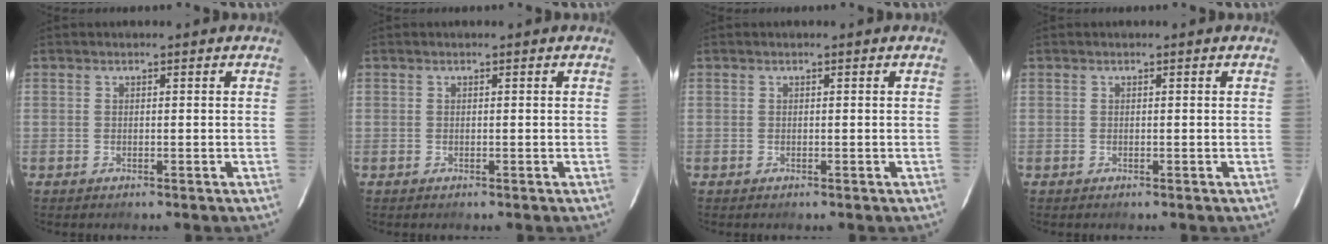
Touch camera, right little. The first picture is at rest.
{"total": 0.0}
{"total": 0.0}
{"total": 0.0}